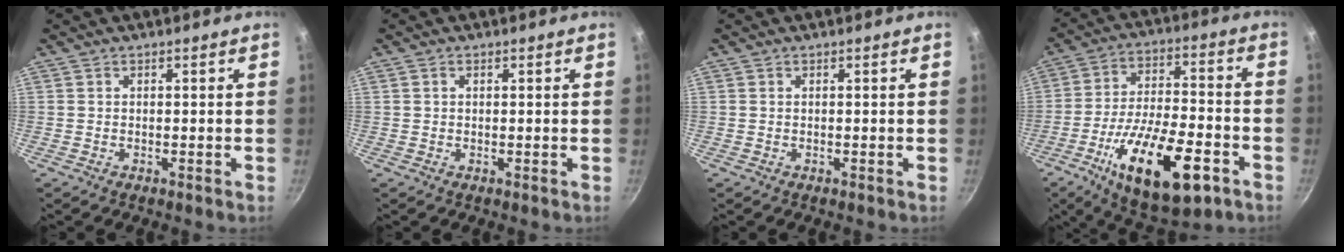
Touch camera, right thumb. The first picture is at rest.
{"total": 0.7, "force": [0.2, 0.6, 0.4], "torque": [-0.007, 0.004, 0.004]}
{"total": 0.0}
{"total": 22.0, "force": [-9.8, 8.7, 17.7], "torque": [-0.277, 0.028, -0.155]}